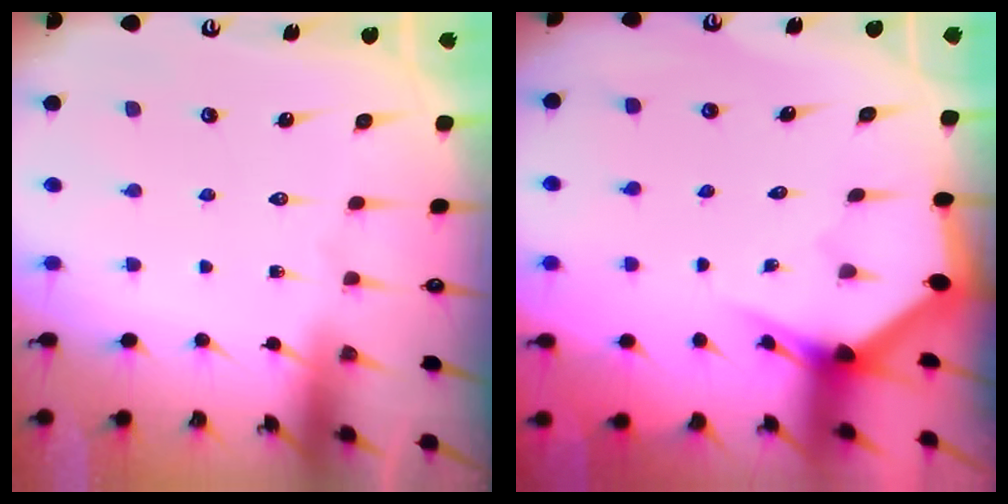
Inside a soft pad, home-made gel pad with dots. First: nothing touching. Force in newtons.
{"total": 2.8, "press": 2.8, "slide": 0.0}